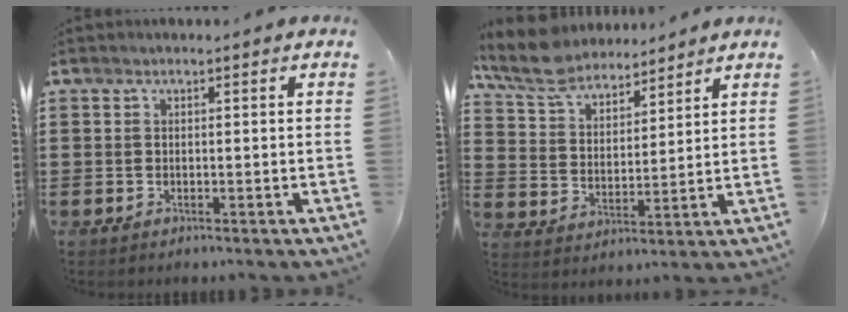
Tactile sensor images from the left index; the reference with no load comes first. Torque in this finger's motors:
{"motor_torque": [2.08, -0.06, 1.05, 0.21]}